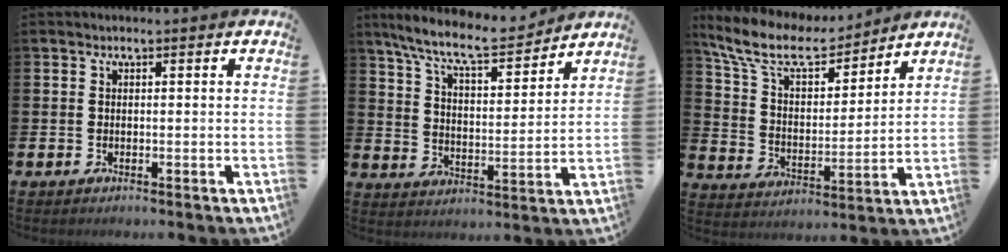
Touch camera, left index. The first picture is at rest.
{"total": 9.3, "force": [8.5, 1.4, 3.5], "torque": [-0.093, -0.054, 0.145]}
{"total": 10.5, "force": [9.1, 3.2, 4.2], "torque": [-0.115, -0.055, 0.160]}